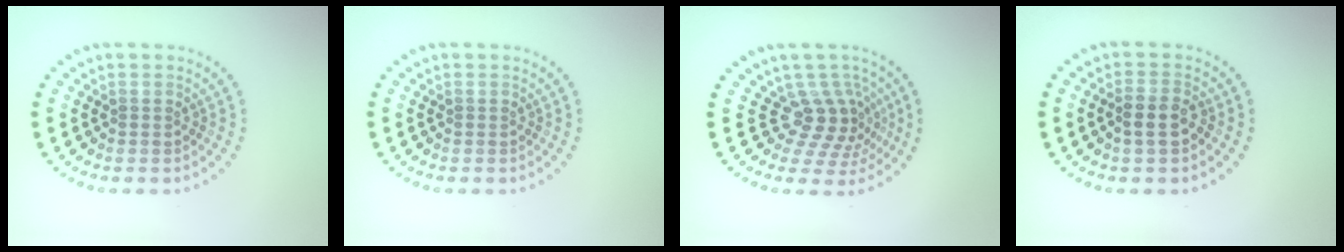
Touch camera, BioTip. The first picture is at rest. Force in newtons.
{"total": 0.0}
{"total": 3.7, "press": 2.7, "slide": 2.5}
{"total": 2.4, "press": 2.3, "slide": 0.7}